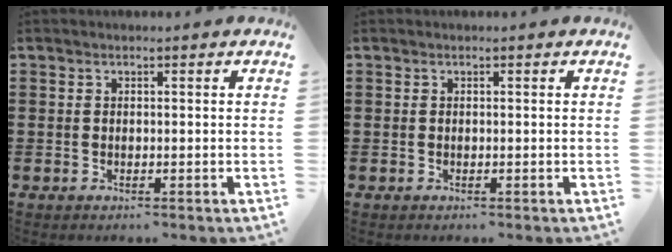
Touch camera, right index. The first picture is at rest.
{"total": 0.0}